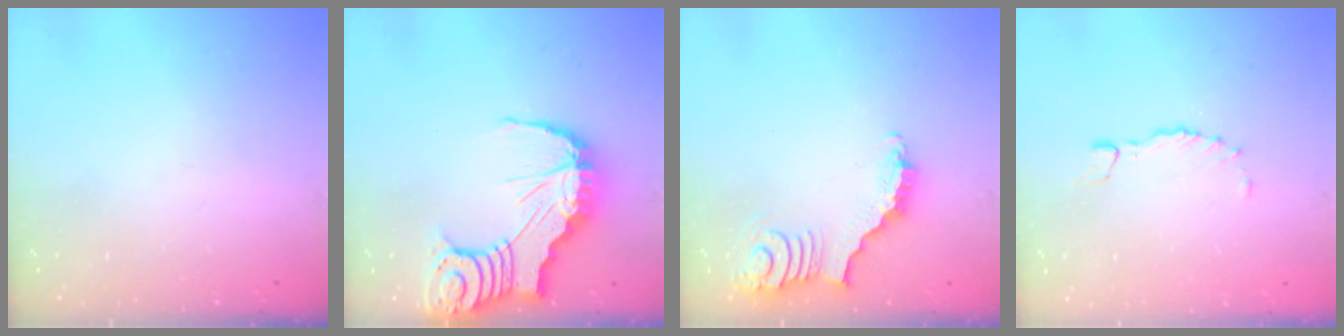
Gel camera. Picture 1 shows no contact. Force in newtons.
{"total": 14.0, "press": 13.9, "slide": 1.9}
{"total": 3.9, "press": 3.9, "slide": 0.7}
{"total": 1.2, "press": 1.2, "slide": 0.3}